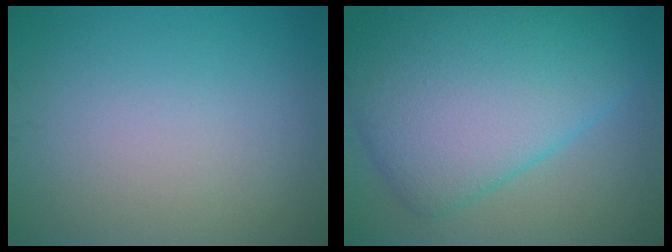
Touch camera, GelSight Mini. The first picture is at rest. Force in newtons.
{"total": 11.6, "press": 11.6, "slide": 0.2}